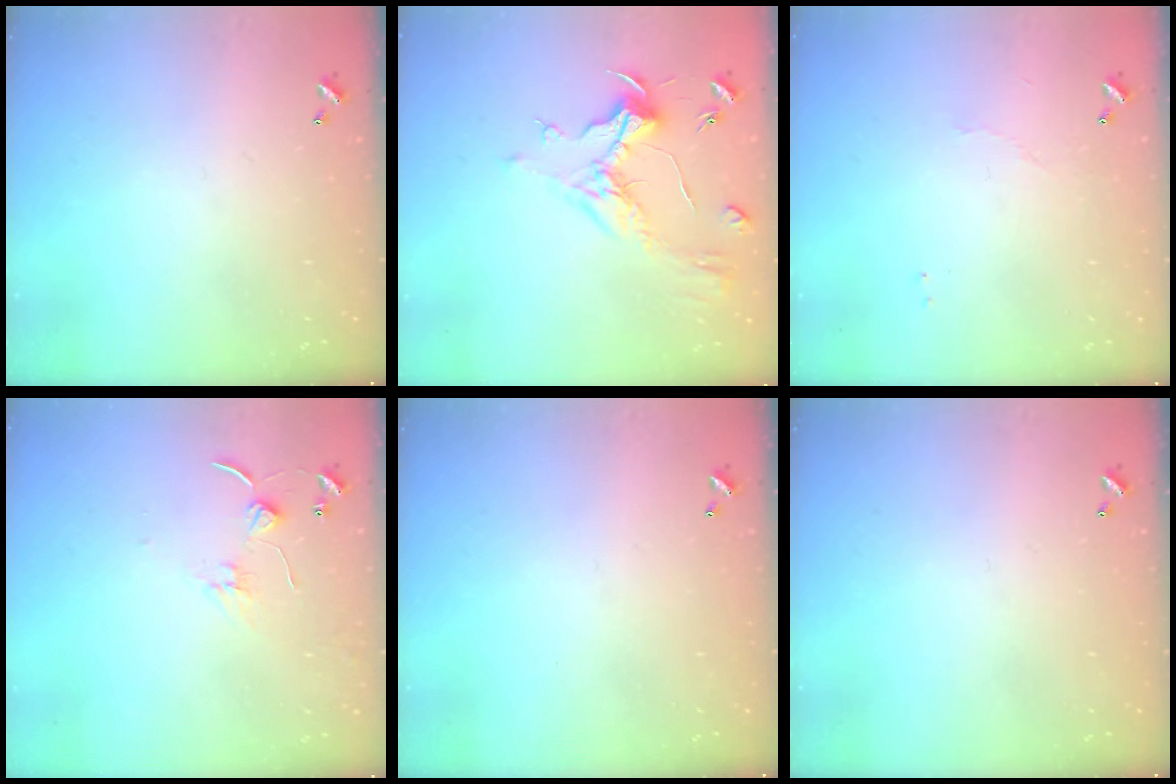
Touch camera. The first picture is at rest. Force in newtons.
{"total": 1.0, "press": 0.2, "slide": 1.0}
{"total": 1.8, "press": 1.8, "slide": 0.4}
{"total": 2.3, "press": 2.3, "slide": 0.1}
{"total": 0.0}
{"total": 0.0}